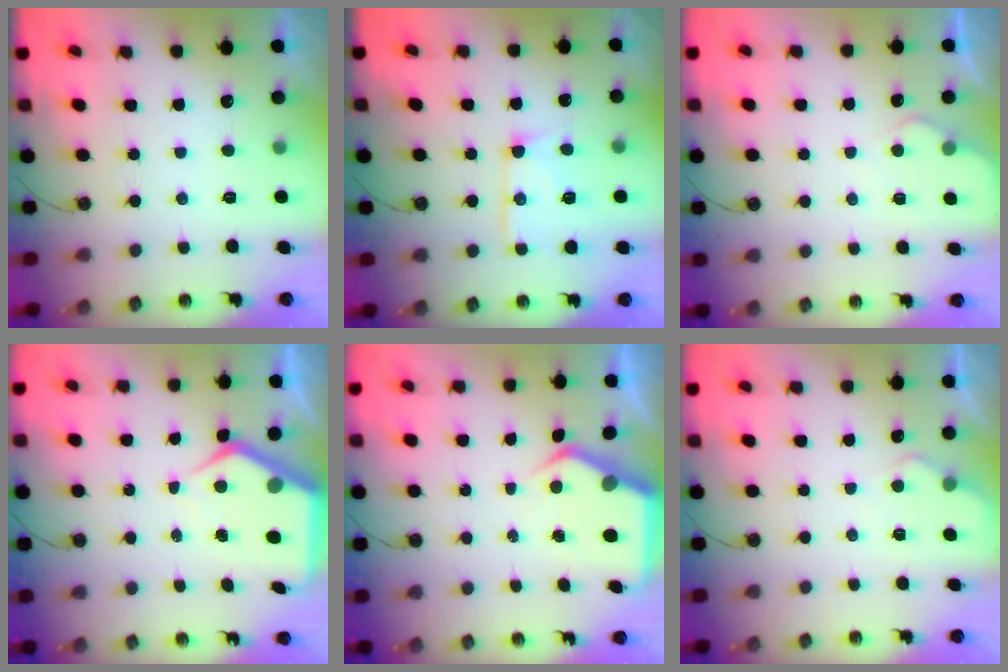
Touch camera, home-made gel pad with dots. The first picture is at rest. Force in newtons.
{"total": 13.3, "press": 13.2, "slide": 1.2}
{"total": 4.1, "press": 4.0, "slide": 0.5}
{"total": 7.3, "press": 7.2, "slide": 0.7}
{"total": 5.3, "press": 5.3, "slide": 0.5}
{"total": 3.8, "press": 3.8, "slide": 0.4}